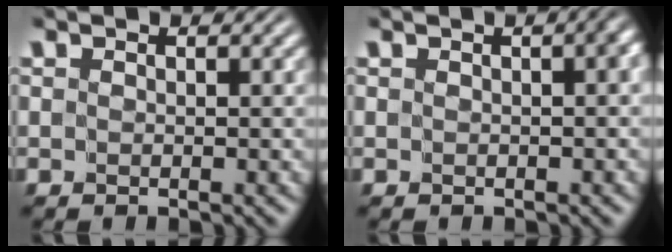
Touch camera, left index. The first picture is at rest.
{"total": 2.2, "force": [0.4, 0.7, 2.1], "torque": [-0.017, 0.008, 0.005]}